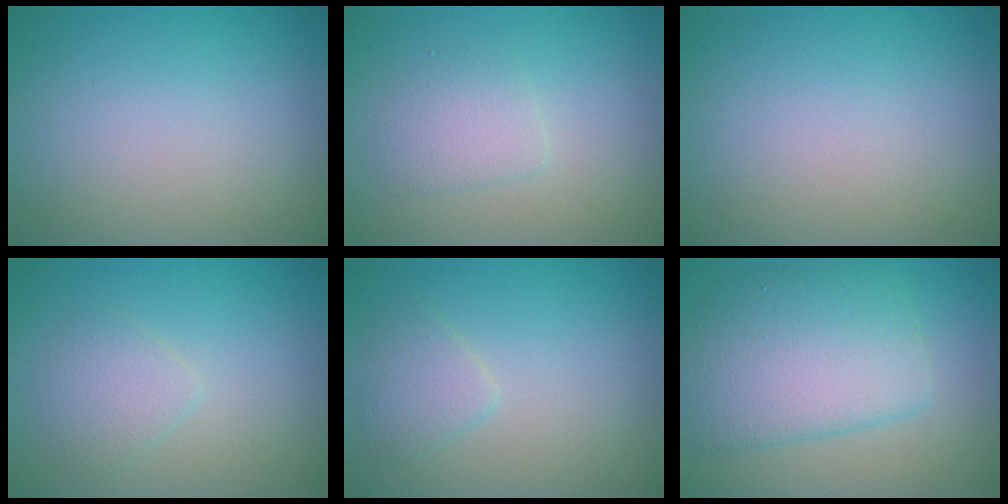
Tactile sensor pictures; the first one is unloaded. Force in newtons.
{"total": 1.9, "press": 1.9, "slide": 0.1}
{"total": 0.0}
{"total": 2.0, "press": 1.9, "slide": 0.1}
{"total": 1.8, "press": 1.8, "slide": 0.1}
{"total": 6.7, "press": 6.7, "slide": 0.1}